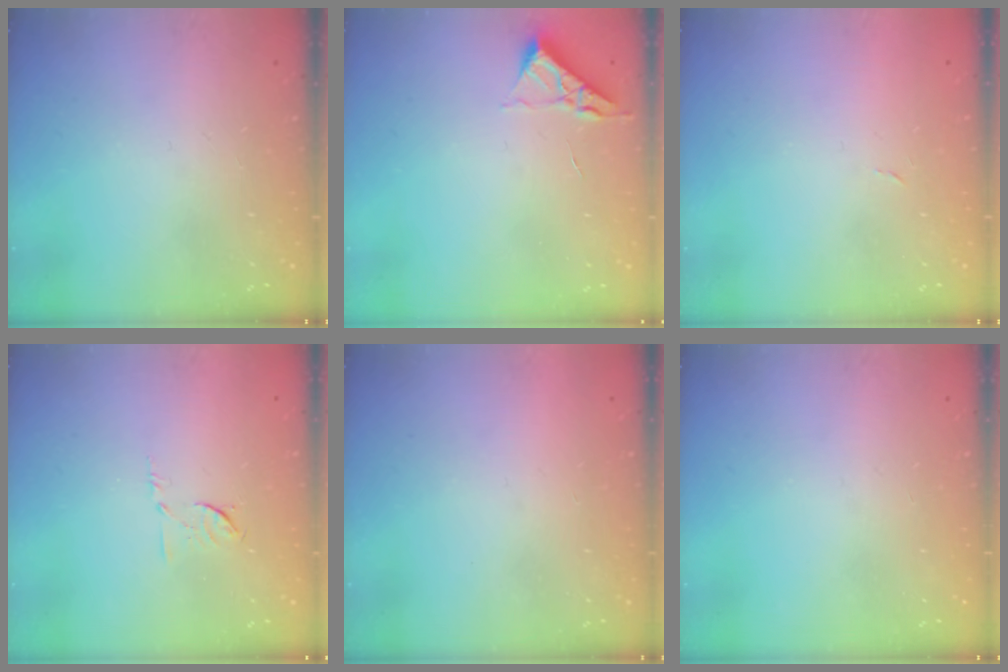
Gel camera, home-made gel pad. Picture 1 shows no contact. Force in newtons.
{"total": 3.5, "press": 3.4, "slide": 0.5}
{"total": 2.4, "press": 2.4, "slide": 0.4}
{"total": 5.5, "press": 5.4, "slide": 1.2}
{"total": 1.5, "press": 1.5, "slide": 0.1}
{"total": 0.0}